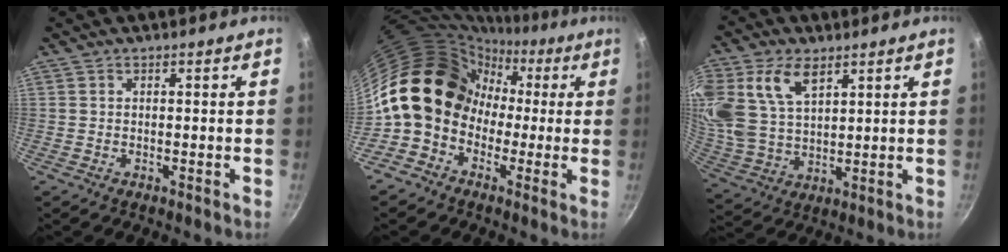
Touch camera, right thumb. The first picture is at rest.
{"total": 17.0, "force": [-1.3, 14.2, 9.4], "torque": [-0.112, 0.062, -0.036]}
{"total": 16.2, "force": [7.3, 9.9, 10.6], "torque": [-0.224, -0.013, 0.154]}